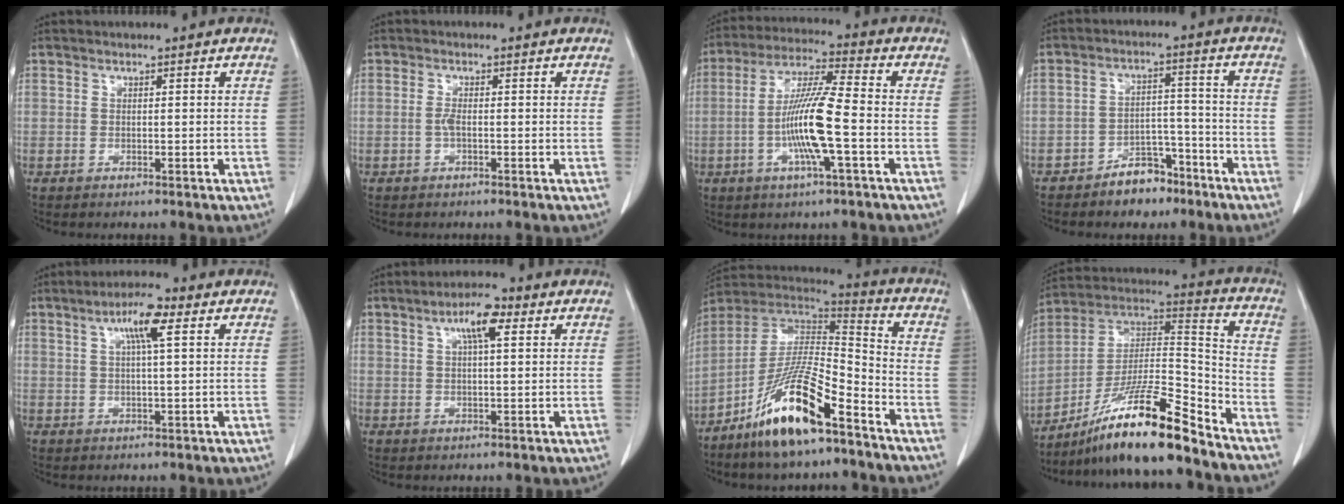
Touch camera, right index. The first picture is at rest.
{"total": 1.3, "force": [-0.3, 0.2, 1.2], "torque": [-0.023, 0.003, -0.006]}
{"total": 11.7, "force": [-2.6, 0.3, 11.5], "torque": [-0.222, 0.000, -0.054]}
{"total": 6.5, "force": [-4.7, 3.7, 2.5], "torque": [-0.038, 0.019, -0.074]}
{"total": 5.7, "force": [2.4, 0.5, 5.2], "torque": [-0.093, 0.008, 0.038]}
{"total": 5.4, "force": [2.3, 1.1, 4.7], "torque": [-0.086, 0.010, 0.037]}
{"total": 16.4, "force": [-10.3, 2.7, 12.5], "torque": [-0.243, -0.008, -0.189]}
{"total": 17.5, "force": [-13.3, 0.6, 11.5], "torque": [-0.206, 0.007, -0.234]}